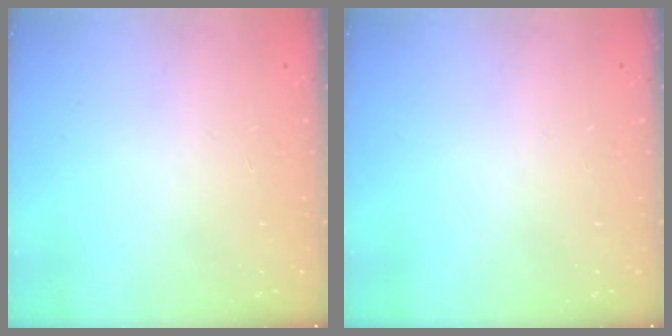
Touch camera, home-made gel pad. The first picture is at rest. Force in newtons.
{"total": 0.0}